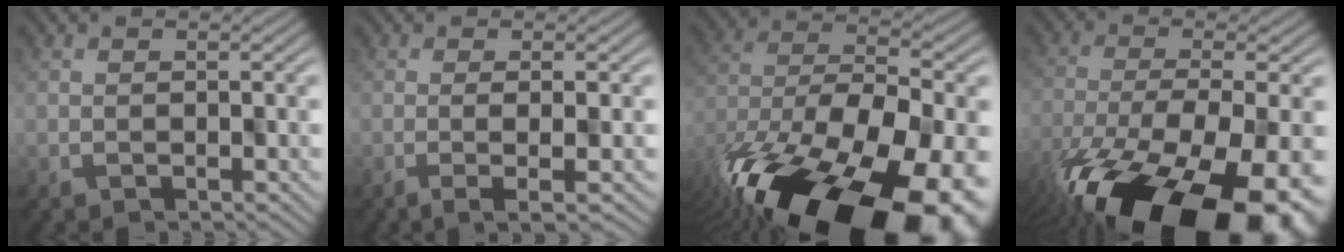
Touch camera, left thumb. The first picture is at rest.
{"total": 3.7, "force": [-1.2, 0.7, 3.4], "torque": [-0.044, 0.006, -0.015]}
{"total": 20.7, "force": [-12.5, 10.3, 12.9], "torque": [-0.251, -0.118, -0.142]}
{"total": 18.9, "force": [-11.6, 8.5, 12.3], "torque": [-0.227, -0.103, -0.141]}